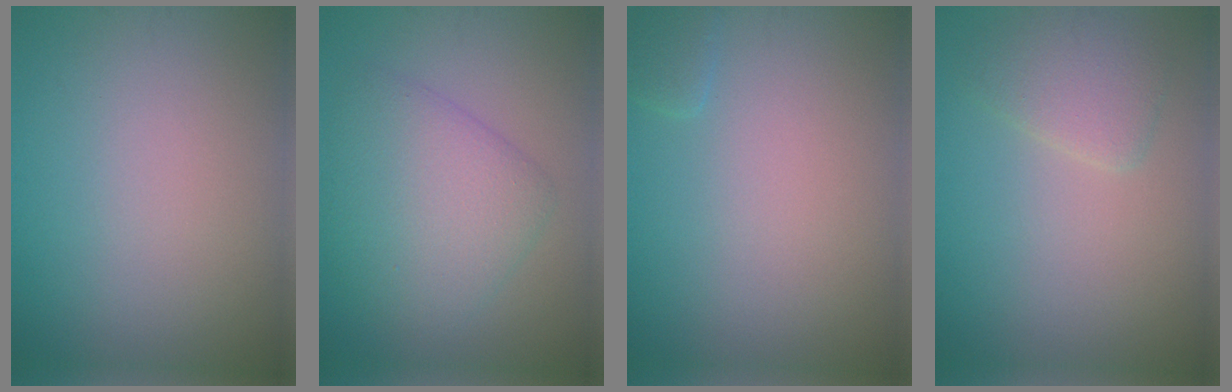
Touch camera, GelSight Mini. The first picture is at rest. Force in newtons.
{"total": 5.7, "press": 5.7, "slide": 0.2}
{"total": 0.9, "press": 0.9, "slide": 0.1}
{"total": 2.5, "press": 2.5, "slide": 0.2}